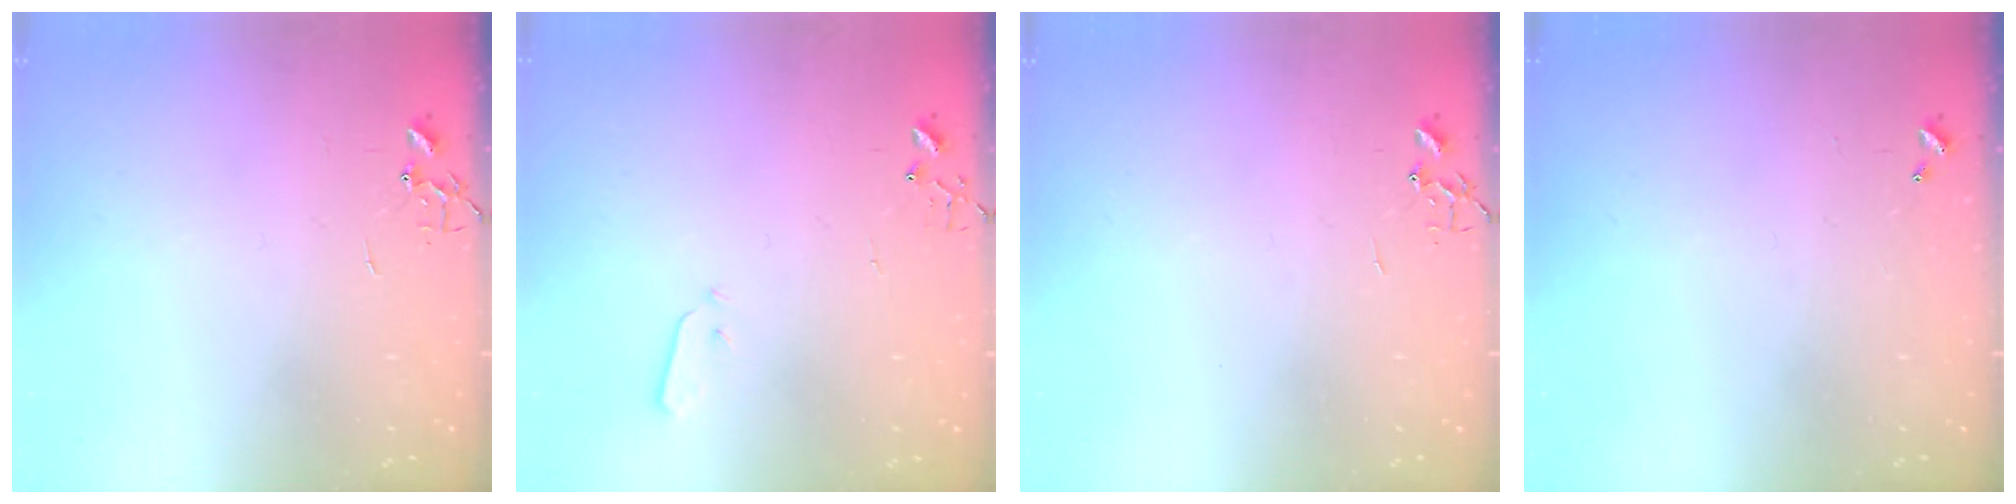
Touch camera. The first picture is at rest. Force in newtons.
{"total": 2.9, "press": 2.9, "slide": 0.4}
{"total": 0.0}
{"total": 0.0}